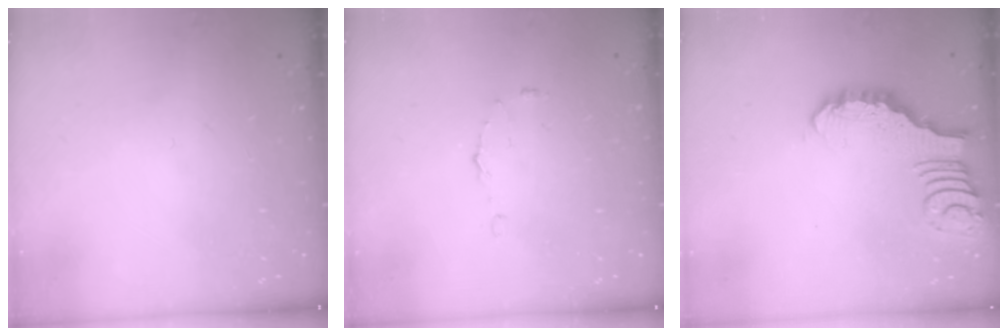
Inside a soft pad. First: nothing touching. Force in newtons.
{"total": 4.6, "press": 4.5, "slide": 0.4}
{"total": 2.9, "press": 2.9, "slide": 0.2}